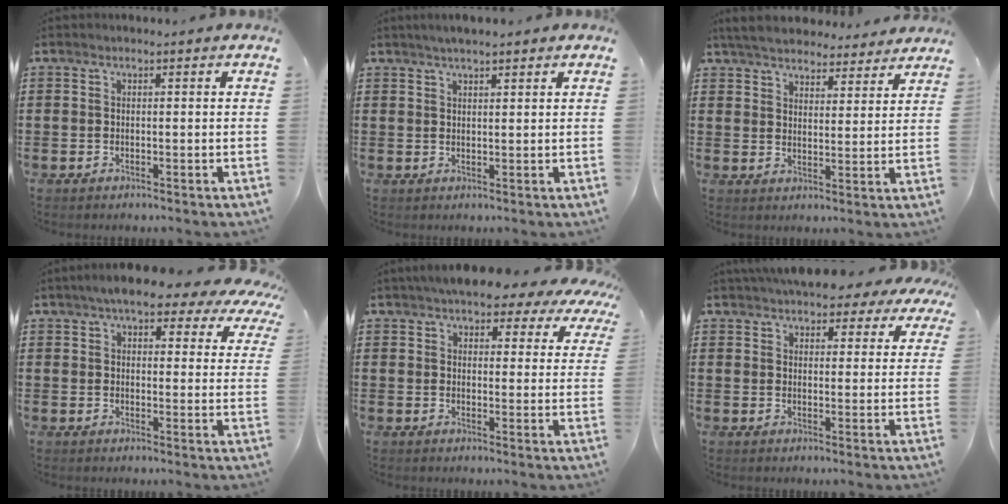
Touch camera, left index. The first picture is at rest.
{"total": 2.2, "force": [1.8, 0.3, 1.3], "torque": [-0.027, 0.006, 0.032]}
{"total": 5.5, "force": [5.3, 1.0, 1.2], "torque": [-0.045, -0.022, 0.094]}
{"total": 7.2, "force": [5.8, 2.2, 3.6], "torque": [-0.068, -0.016, 0.099]}
{"total": 6.3, "force": [5.5, 2.1, 2.3], "torque": [-0.044, -0.020, 0.093]}
{"total": 5.5, "force": [4.9, 2.0, 1.7], "torque": [-0.046, -0.013, 0.087]}